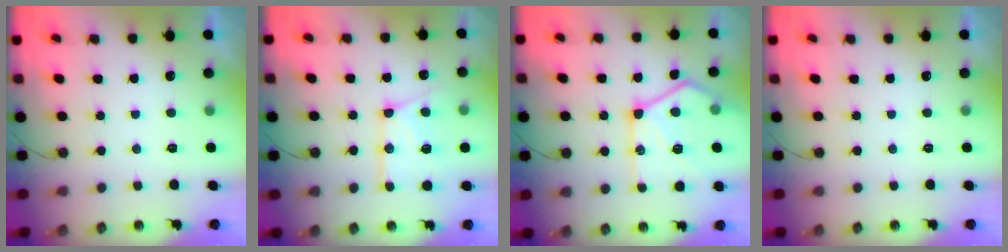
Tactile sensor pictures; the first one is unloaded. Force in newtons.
{"total": 16.9, "press": 16.8, "slide": 1.6}
{"total": 20.5, "press": 20.4, "slide": 1.7}
{"total": 0.0}